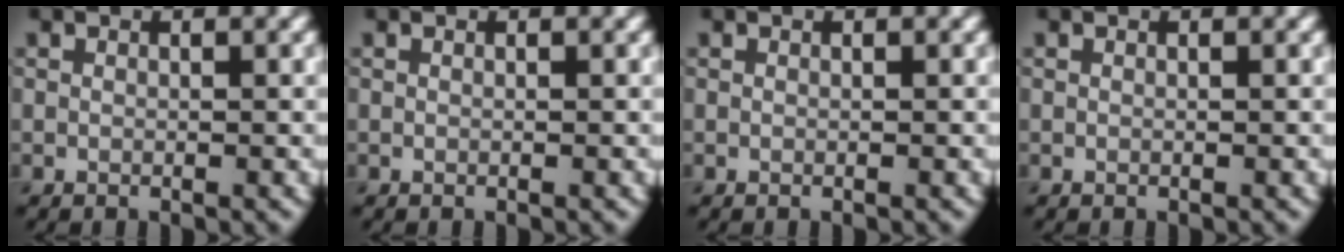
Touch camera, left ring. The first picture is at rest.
{"total": 0.0}
{"total": 0.0}
{"total": 0.0}